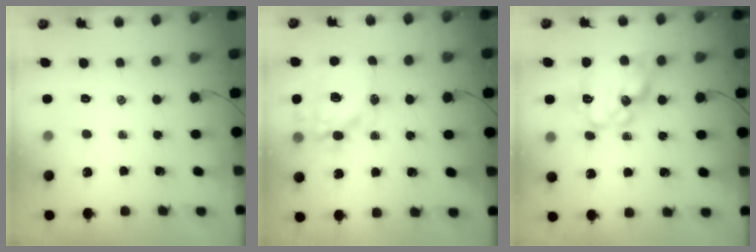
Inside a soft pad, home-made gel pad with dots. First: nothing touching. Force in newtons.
{"total": 15.5, "press": 15.2, "slide": 3.0}
{"total": 17.1, "press": 17.1, "slide": 1.1}